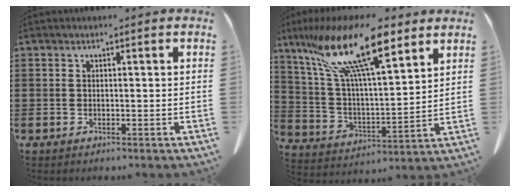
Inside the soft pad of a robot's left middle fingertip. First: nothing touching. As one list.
[{"total": 18.7, "force": [11.8, 5.5, 13.4], "torque": [-0.274, -0.042, 0.197]}]